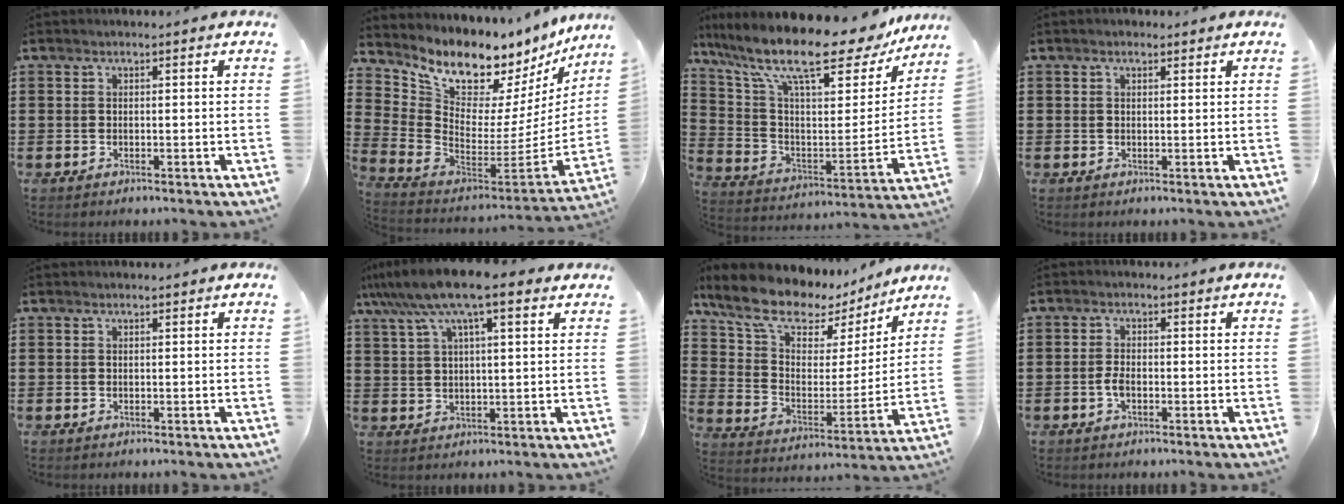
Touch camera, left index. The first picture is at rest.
{"total": 7.9, "force": [7.0, 2.9, 2.3], "torque": [-0.076, -0.079, 0.118]}
{"total": 16.1, "force": [11.7, 3.6, 10.5], "torque": [-0.217, -0.072, 0.191]}
{"total": 0.9, "force": [0.6, 0.5, 0.5], "torque": [-0.010, 0.004, 0.011]}
{"total": 0.0}
{"total": 10.5, "force": [7.0, 2.0, 7.6], "torque": [-0.164, -0.004, 0.125]}
{"total": 11.0, "force": [8.8, 4.7, 4.6], "torque": [-0.118, -0.052, 0.156]}
{"total": 2.3, "force": [-0.6, 1.0, 1.9], "torque": [-0.052, -0.004, -0.017]}